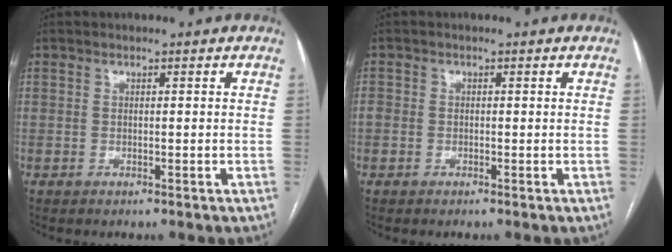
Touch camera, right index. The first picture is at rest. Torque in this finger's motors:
{"motor_torque": [0.36, 0.10, 0.08, 0.04]}